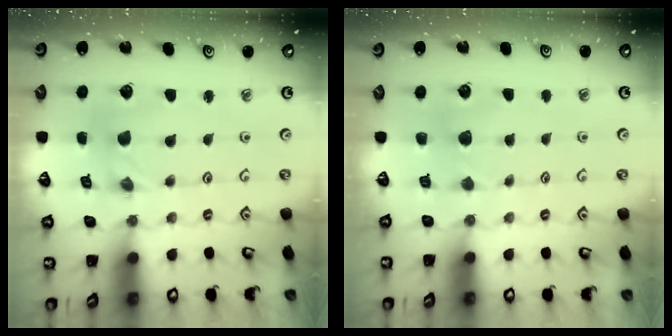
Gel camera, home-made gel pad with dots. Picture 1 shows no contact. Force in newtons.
{"total": 2.3, "press": 2.2, "slide": 0.3}